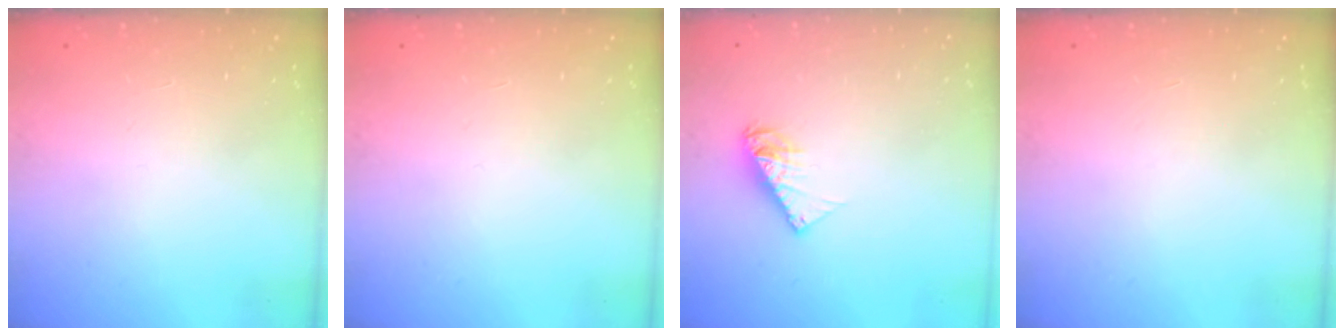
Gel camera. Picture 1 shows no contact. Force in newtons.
{"total": 0.0}
{"total": 6.5, "press": 6.5, "slide": 0.3}
{"total": 0.0}